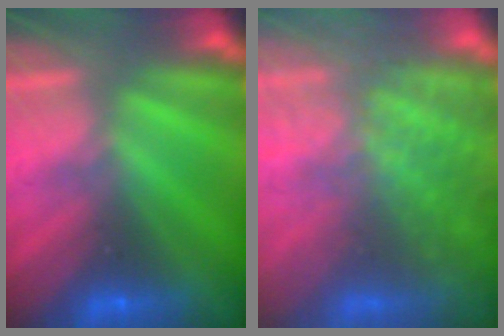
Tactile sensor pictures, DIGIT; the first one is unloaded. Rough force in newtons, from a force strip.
{"total": 7.5}